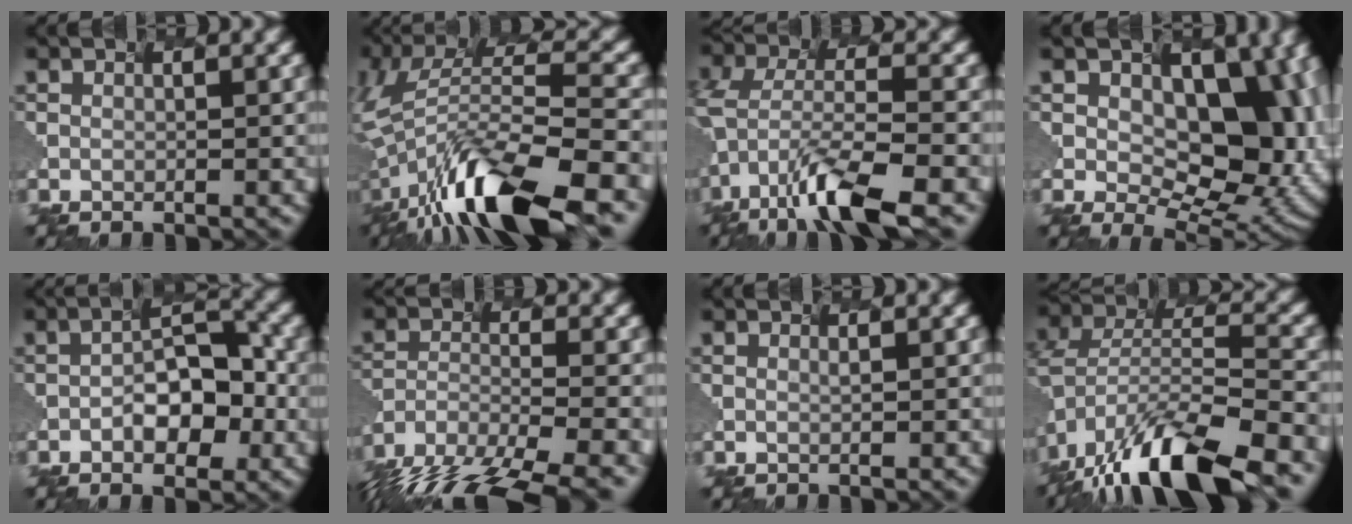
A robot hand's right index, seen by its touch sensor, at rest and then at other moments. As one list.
[{"total": 13.0, "force": [-7.8, 3.4, 9.8], "torque": [-0.206, 0.013, -0.131]}, {"total": 8.0, "force": [-5.6, 1.9, 5.4], "torque": [-0.115, 0.000, -0.101]}, {"total": 12.1, "force": [1.3, 7.5, 9.3], "torque": [-0.124, -0.012, 0.033]}, {"total": 4.9, "force": [-2.2, 2.3, 3.7], "torque": [-0.065, 0.012, -0.037]}, {"total": 12.1, "force": [-10.2, 3.5, 5.3], "torque": [-0.120, -0.027, -0.147]}, {"total": 0.0}, {"total": 12.8, "force": [-9.7, 3.9, 7.5], "torque": [-0.167, -0.001, -0.159]}]